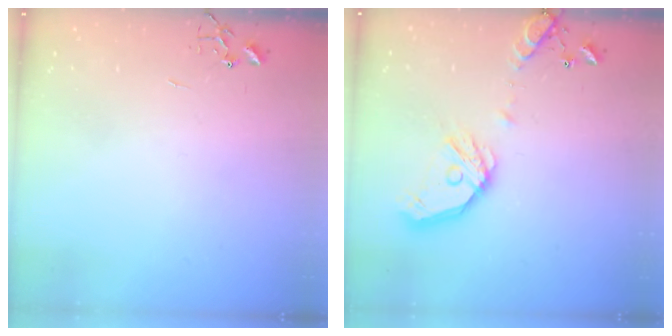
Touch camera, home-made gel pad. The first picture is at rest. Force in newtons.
{"total": 15.7, "press": 15.4, "slide": 2.5}